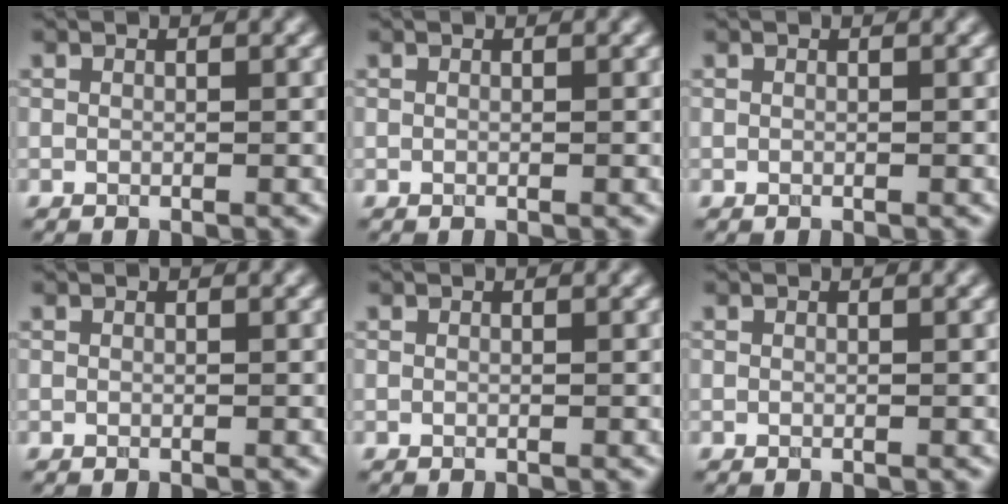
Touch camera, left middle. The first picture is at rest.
{"total": 0.0}
{"total": 0.0}
{"total": 0.0}
{"total": 0.0}
{"total": 0.0}